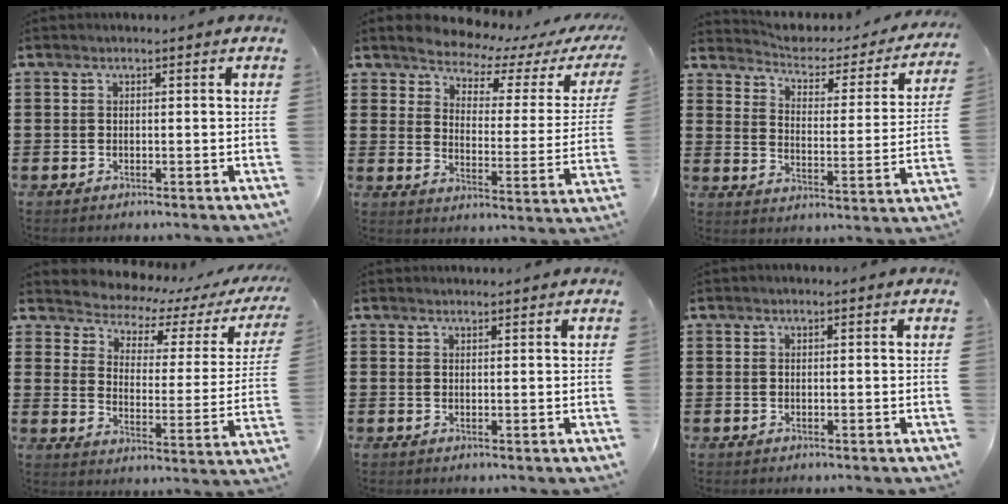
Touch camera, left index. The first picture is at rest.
{"total": 4.2, "force": [4.0, 0.7, 0.8], "torque": [-0.045, -0.029, 0.064]}
{"total": 3.2, "force": [2.9, 0.9, 1.1], "torque": [-0.042, -0.026, 0.040]}
{"total": 3.3, "force": [3.1, 1.1, 0.6], "torque": [-0.037, -0.028, 0.043]}
{"total": 1.1, "force": [1.1, 0.0, 0.1], "torque": [-0.004, -0.001, 0.021]}
{"total": 0.0}